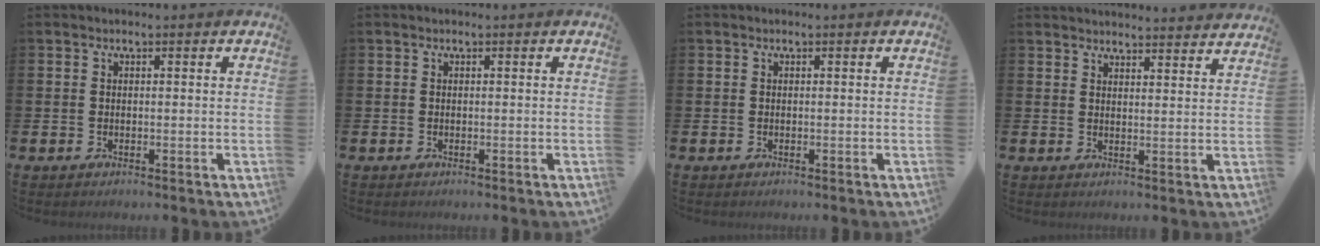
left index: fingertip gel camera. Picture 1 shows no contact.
{"total": 0.0}
{"total": 0.0}
{"total": 3.6, "force": [3.6, -0.1, -0.1], "torque": [-0.005, -0.022, 0.065]}